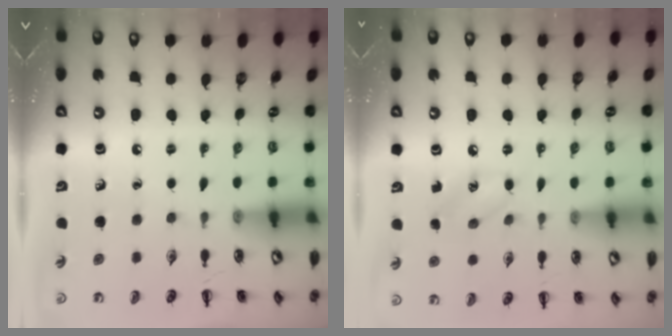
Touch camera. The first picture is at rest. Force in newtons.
{"total": 6.8, "press": 6.7, "slide": 1.3}